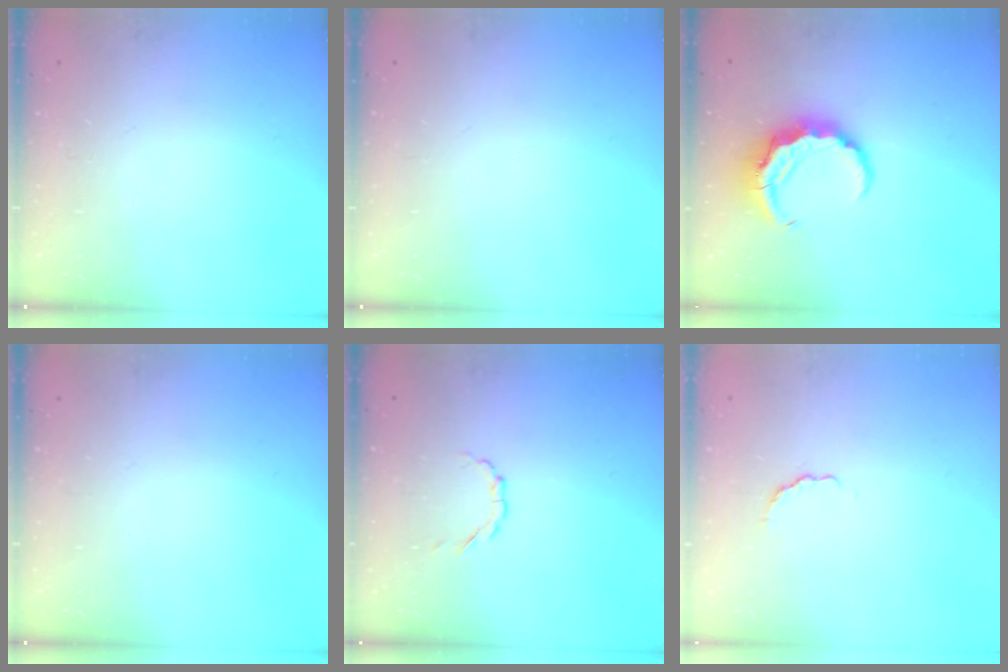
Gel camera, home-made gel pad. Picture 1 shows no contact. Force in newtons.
{"total": 0.0}
{"total": 8.3, "press": 8.3, "slide": 0.9}
{"total": 0.0}
{"total": 2.9, "press": 2.7, "slide": 1.1}
{"total": 1.8, "press": 1.6, "slide": 0.8}